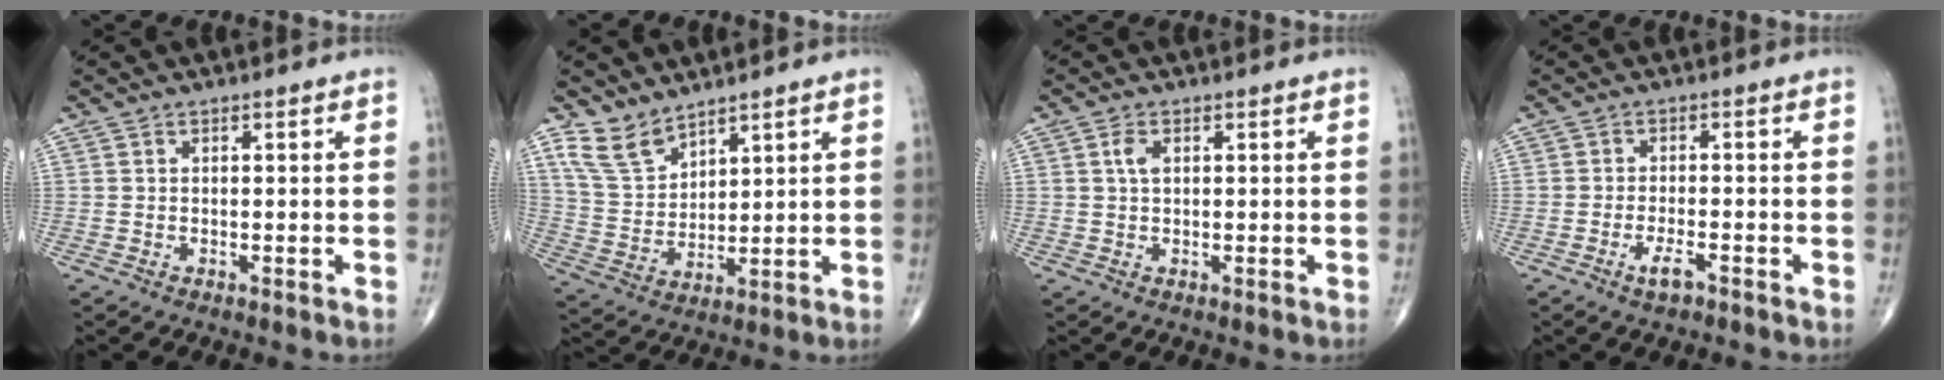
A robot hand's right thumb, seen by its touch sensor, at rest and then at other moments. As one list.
[{"total": 7.7, "force": [6.1, 3.7, 2.8], "torque": [-0.045, -0.037, 0.138]}, {"total": 2.2, "force": [0.6, 1.2, 1.8], "torque": [-0.037, 0.004, 0.013]}, {"total": 3.2, "force": [-1.9, 0.9, 2.3], "torque": [-0.046, 0.007, -0.037]}]